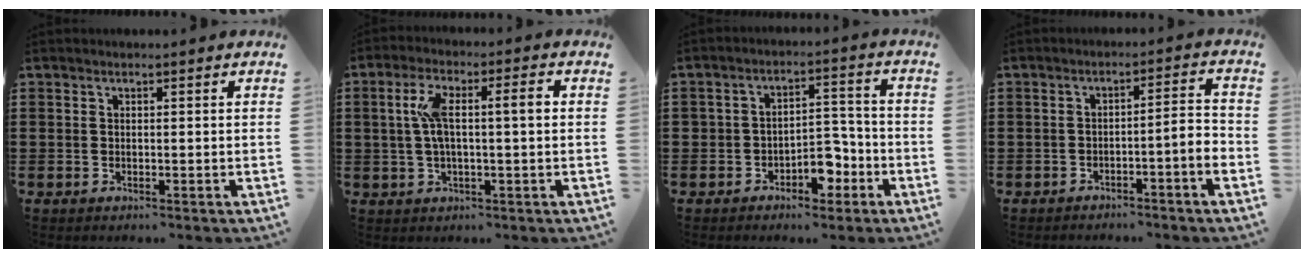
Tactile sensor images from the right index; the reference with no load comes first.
{"total": 6.7, "force": [0.7, 1.6, 6.4], "torque": [-0.120, 0.006, 0.007]}
{"total": 5.2, "force": [-3.1, 3.1, 2.8], "torque": [-0.046, 0.018, -0.057]}
{"total": 3.7, "force": [-2.4, 0.0, 2.9], "torque": [-0.050, 0.000, -0.047]}